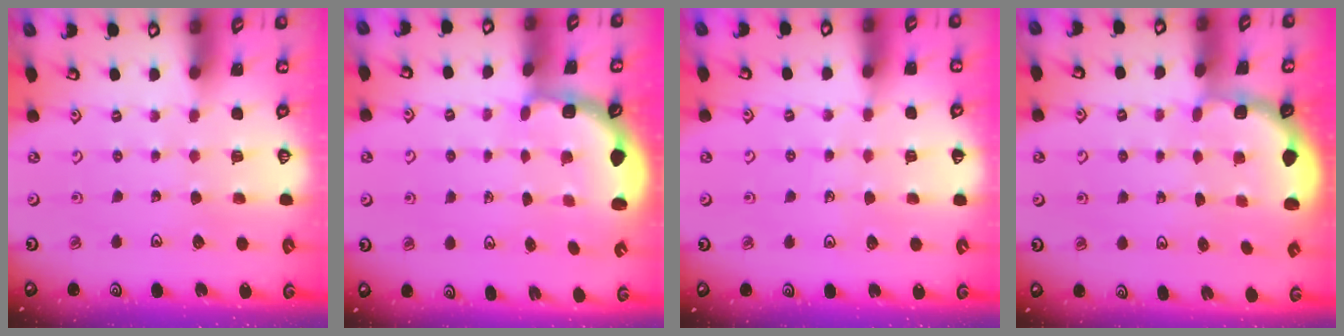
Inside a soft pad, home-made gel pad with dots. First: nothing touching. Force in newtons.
{"total": 3.0, "press": 2.0, "slide": 2.2}
{"total": 4.4, "press": 4.4, "slide": 0.6}
{"total": 1.9, "press": 1.8, "slide": 0.7}